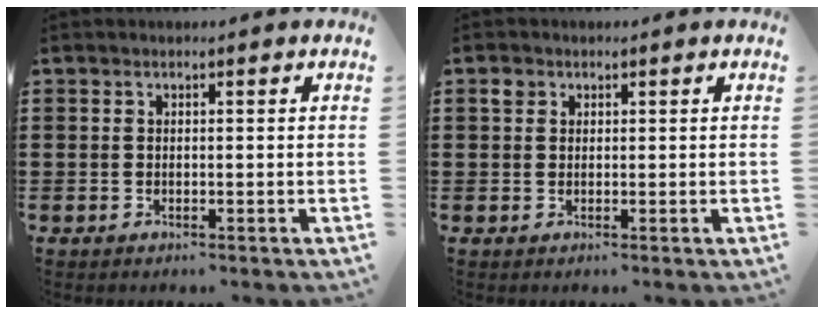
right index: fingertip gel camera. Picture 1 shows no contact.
{"total": 1.4, "force": [0.6, 1.2, 0.5], "torque": [-0.013, 0.006, 0.011]}